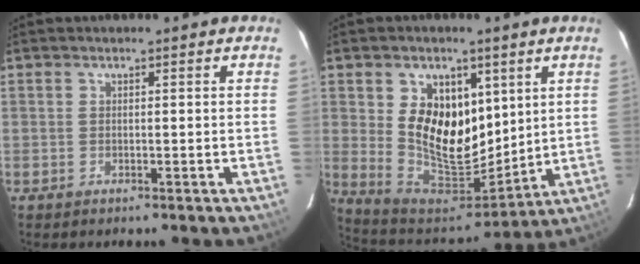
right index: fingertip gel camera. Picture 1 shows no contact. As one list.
[{"total": 15.0, "force": [4.2, 10.1, 10.2], "torque": [-0.189, -0.007, 0.095]}]